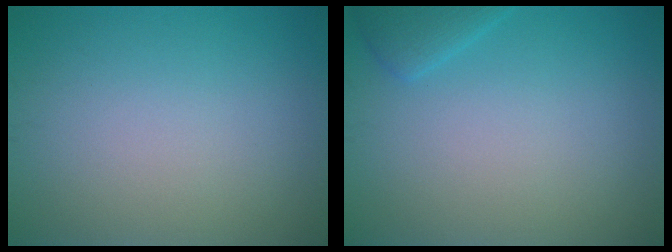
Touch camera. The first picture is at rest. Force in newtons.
{"total": 1.6, "press": 1.6, "slide": 0.2}